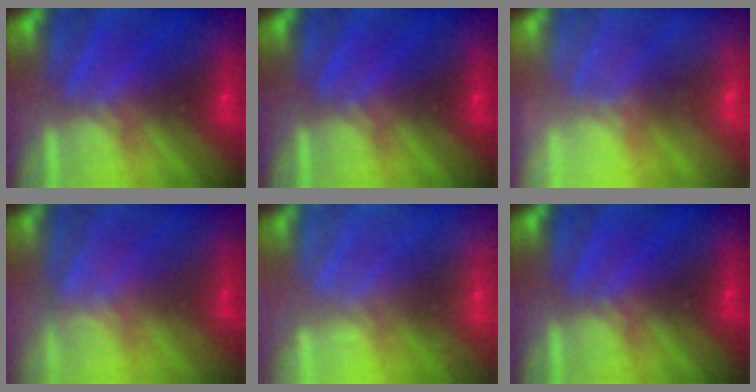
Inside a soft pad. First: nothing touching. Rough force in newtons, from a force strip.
{"total": 0.0}
{"total": 2.3}
{"total": 2.8}
{"total": 2.2}
{"total": 0.0}